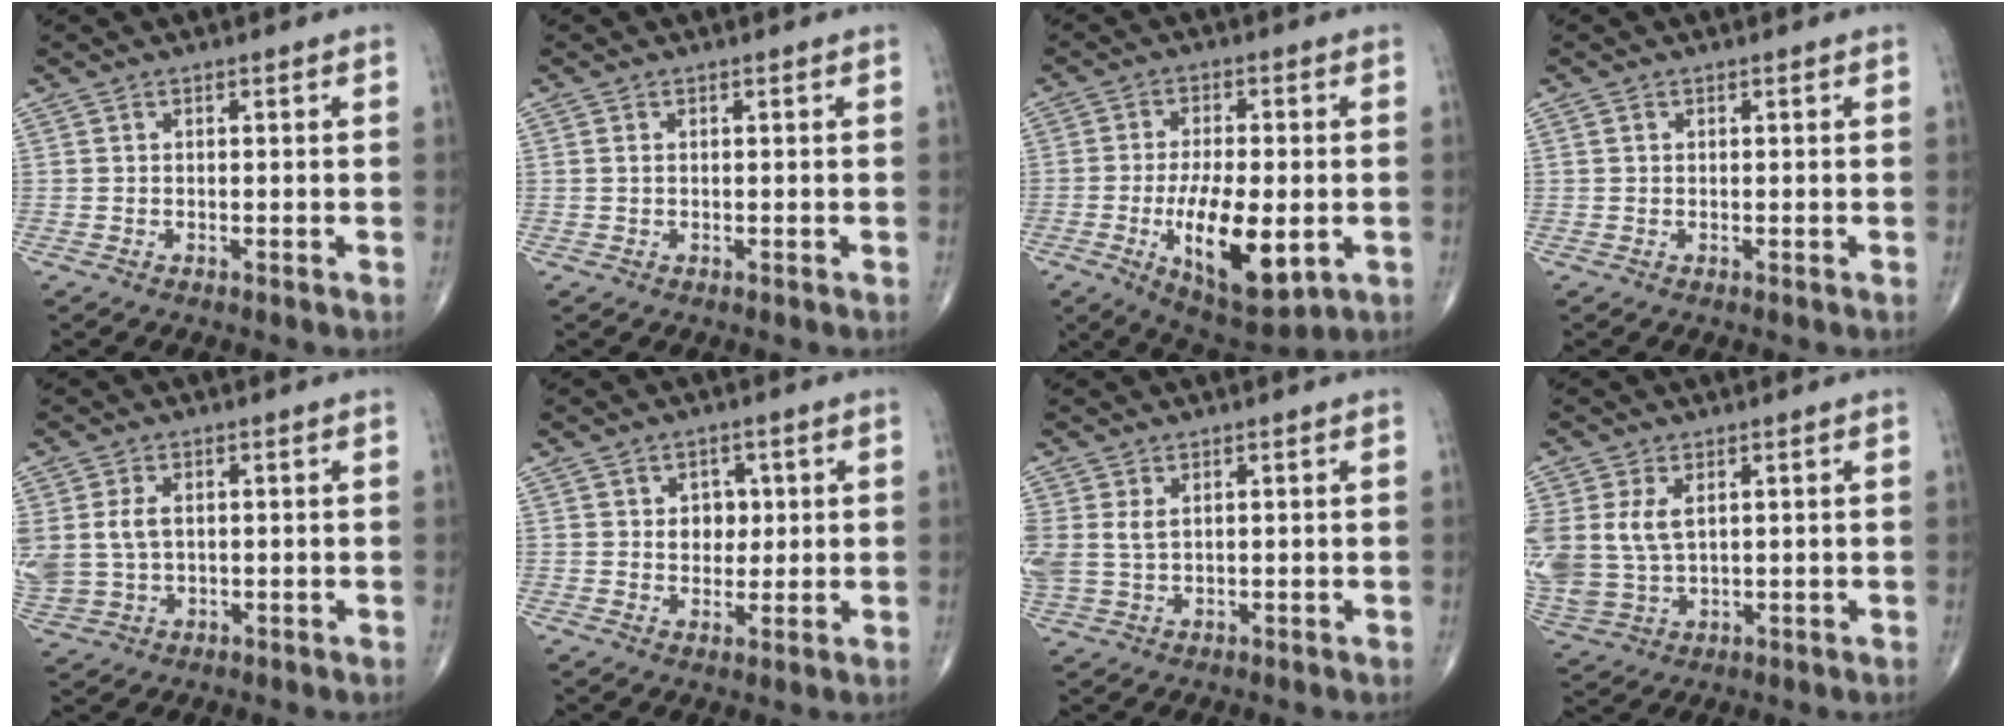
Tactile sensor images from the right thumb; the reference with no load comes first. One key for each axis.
{"total": 0.6, "fx": 0.1, "fy": 0.4, "fz": 0.4, "tx": -0.011, "ty": 0.004, "tz": 0.004}
{"total": 15.2, "fx": -3.7, "fy": 6.2, "fz": 13.4, "tx": -0.214, "ty": -0.008, "tz": -0.048}
{"total": 0.6, "fx": 0.2, "fy": 0.5, "fz": 0.3, "tx": -0.004, "ty": 0.001, "tz": 0.004}
{"total": 9.2, "fx": 1.1, "fy": 6.5, "fz": 6.4, "tx": -0.159, "ty": -0.002, "tz": 0.037}
{"total": 4.7, "fx": 1.1, "fy": 3.7, "fz": 2.7, "tx": -0.008, "ty": -0.004, "tz": 0.015}
{"total": 5.8, "fx": 1.5, "fy": 3.7, "fz": 4.2, "tx": -0.110, "ty": 0.006, "tz": 0.043}
{"total": 11.5, "fx": 2.5, "fy": 7.5, "fz": 8.4, "tx": -0.202, "ty": -0.007, "tz": 0.064}